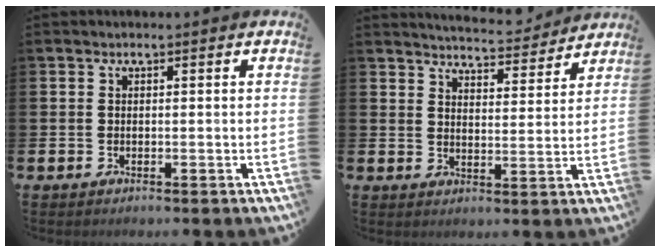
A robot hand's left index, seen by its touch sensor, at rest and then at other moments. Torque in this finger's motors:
{"motor_torque": [0.39, -1.75, 0.47, 0.10]}